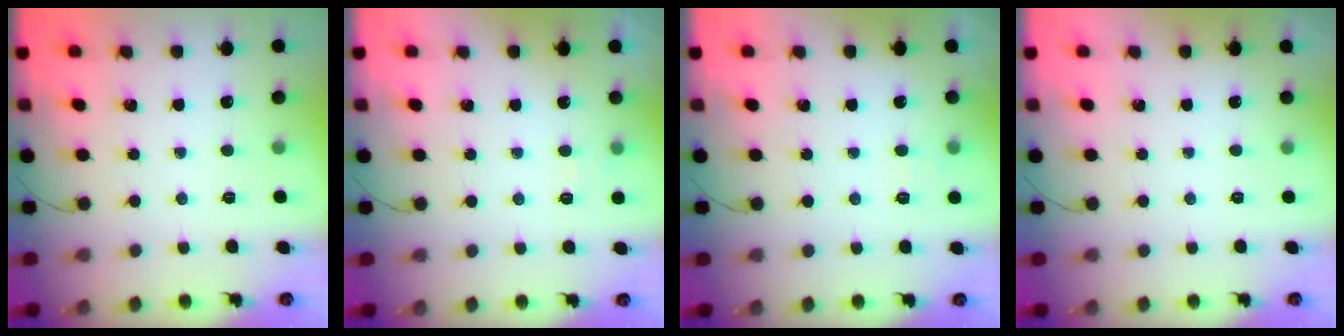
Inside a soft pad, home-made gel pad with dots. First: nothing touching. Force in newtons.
{"total": 3.1, "press": 2.5, "slide": 1.8}
{"total": 5.1, "press": 4.9, "slide": 1.4}
{"total": 1.9, "press": 1.9, "slide": 0.3}